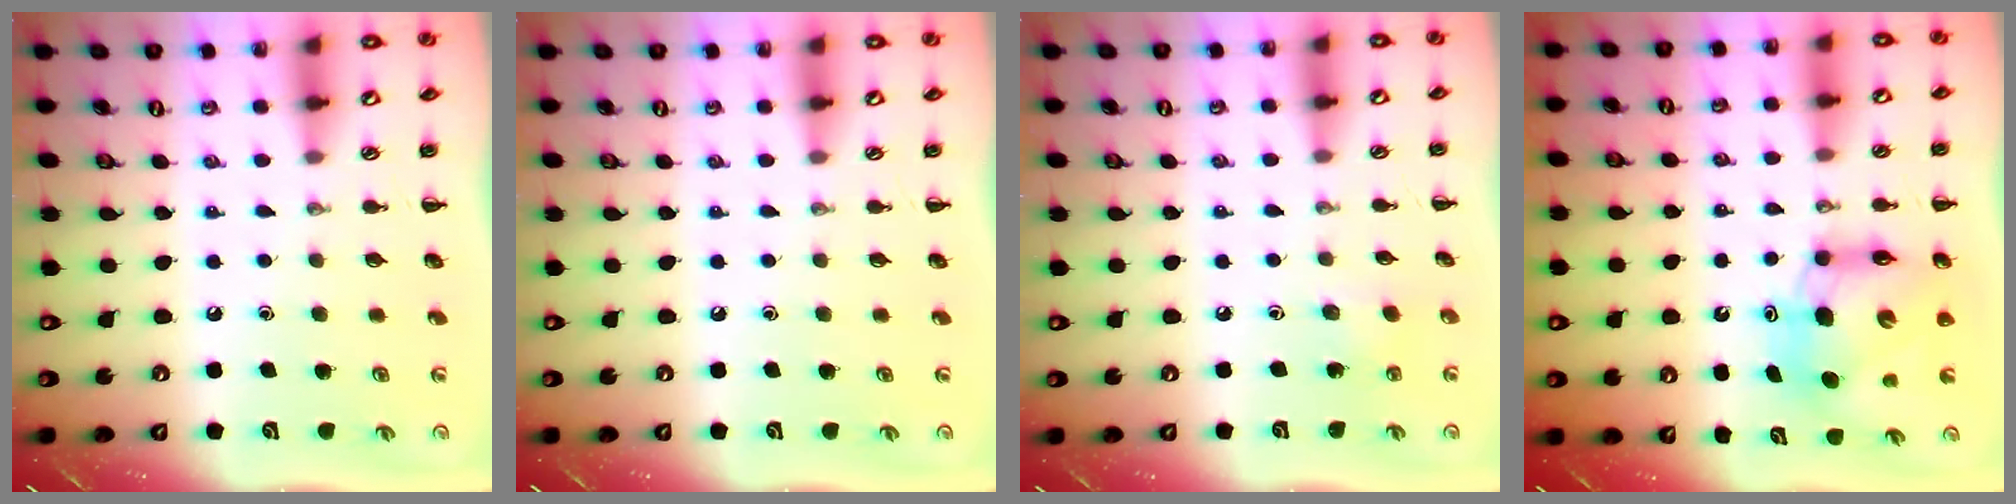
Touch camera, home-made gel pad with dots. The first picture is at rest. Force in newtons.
{"total": 0.0}
{"total": 2.9, "press": 2.7, "slide": 0.9}
{"total": 9.5, "press": 9.4, "slide": 1.5}